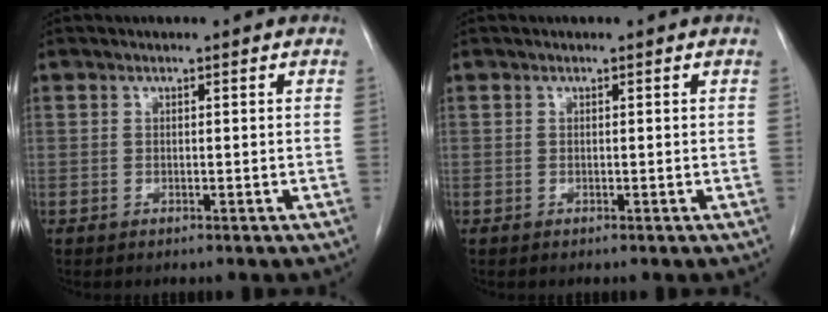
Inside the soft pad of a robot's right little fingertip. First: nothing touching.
{"total": 0.0}